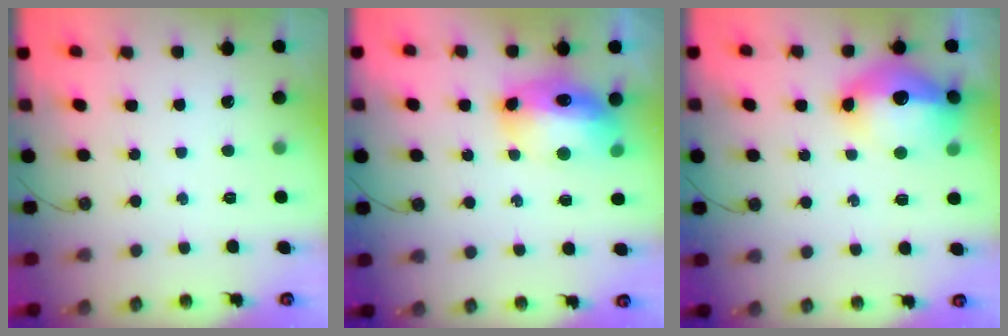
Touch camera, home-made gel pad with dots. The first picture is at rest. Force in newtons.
{"total": 14.1, "press": 14.0, "slide": 1.5}
{"total": 22.0, "press": 18.1, "slide": 12.6}